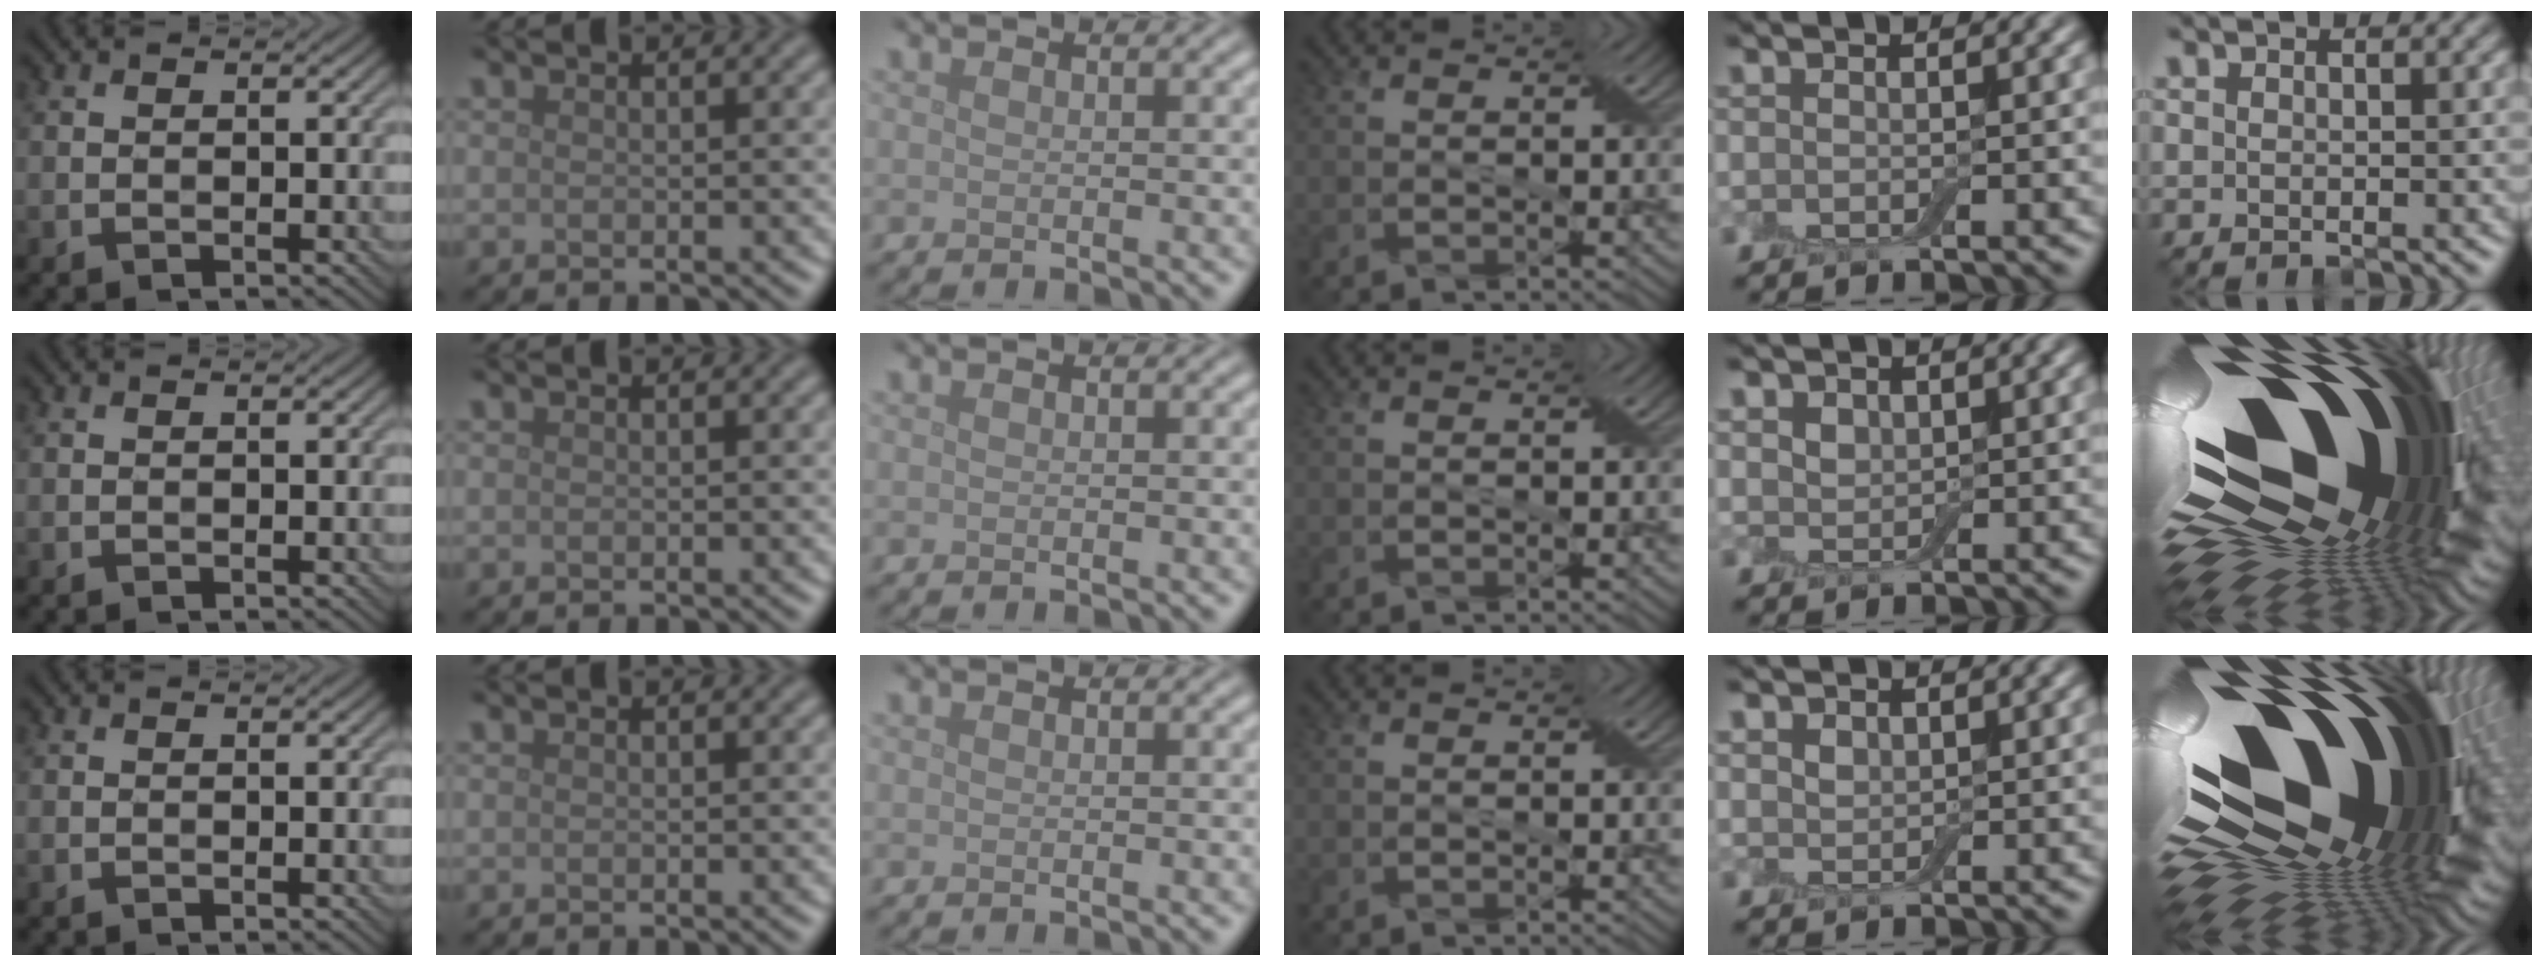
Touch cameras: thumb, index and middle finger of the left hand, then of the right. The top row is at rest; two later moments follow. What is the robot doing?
{"motion": "extract", "object": "drawer"}